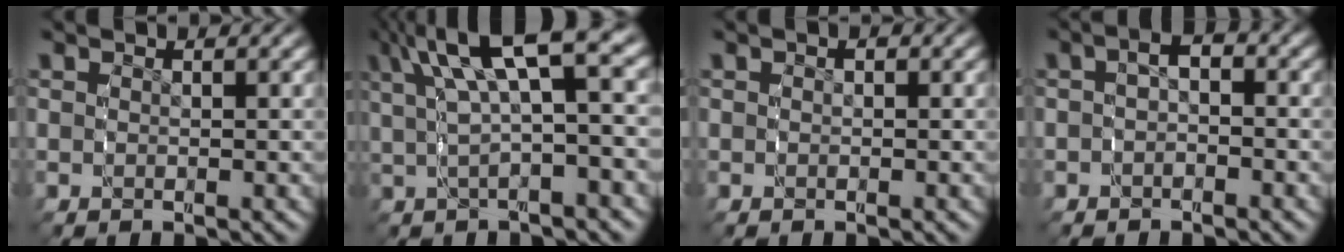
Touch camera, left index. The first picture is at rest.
{"total": 7.7, "force": [2.6, 3.5, 6.3], "torque": [-0.103, 0.024, 0.032]}
{"total": 0.8, "force": [-0.2, 0.7, 0.4], "torque": [-0.009, -0.005, -0.004]}
{"total": 2.7, "force": [-0.3, 2.0, 1.7], "torque": [-0.027, 0.003, -0.012]}